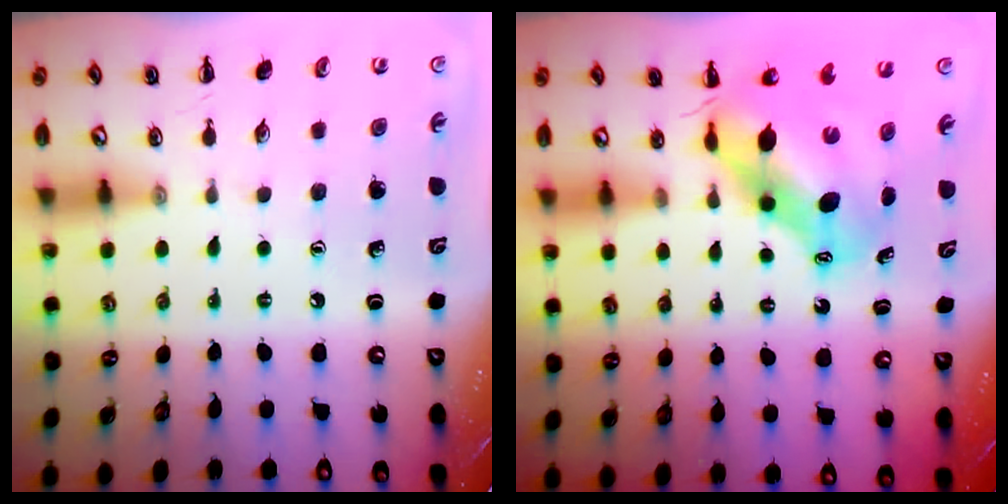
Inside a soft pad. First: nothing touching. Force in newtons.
{"total": 8.1, "press": 7.9, "slide": 1.6}